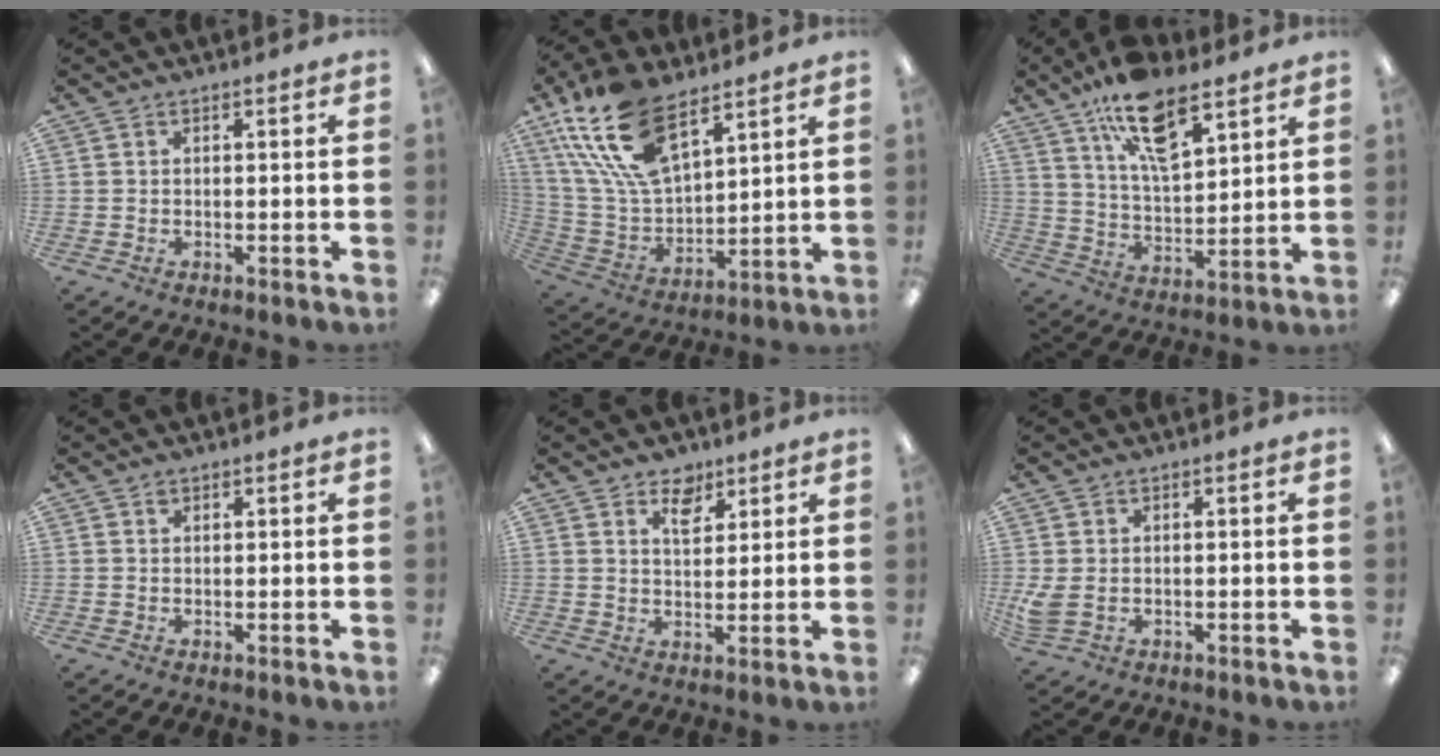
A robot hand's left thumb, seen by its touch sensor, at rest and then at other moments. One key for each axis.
{"total": 20.2, "fx": 12.4, "fy": 9.6, "fz": 12.8, "tx": -0.294, "ty": -0.053, "tz": 0.223}
{"total": 15.3, "fx": 10.0, "fy": 6.1, "fz": 9.9, "tx": -0.165, "ty": -0.046, "tz": 0.171}
{"total": 0.6, "fx": 0.4, "fy": 0.4, "fz": 0.1, "tx": -0.002, "ty": -0.001, "tz": 0.008}
{"total": 5.9, "fx": 4.2, "fy": 3.4, "fz": 2.5, "tx": -0.024, "ty": -0.020, "tz": 0.071}
{"total": 3.2, "fx": 0.0, "fy": 2.2, "fz": 2.3, "tx": -0.049, "ty": -0.007, "tz": -0.004}